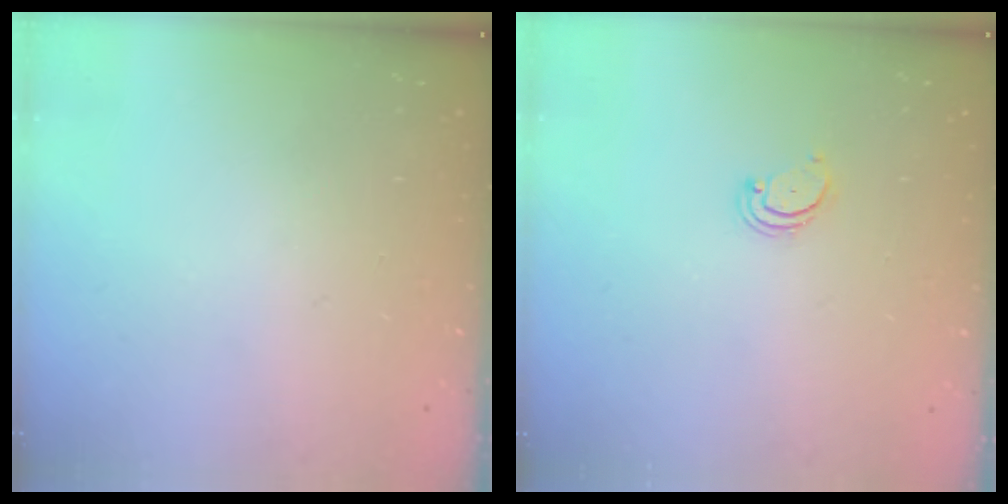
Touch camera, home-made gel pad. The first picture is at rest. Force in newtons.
{"total": 2.6, "press": 2.5, "slide": 0.5}